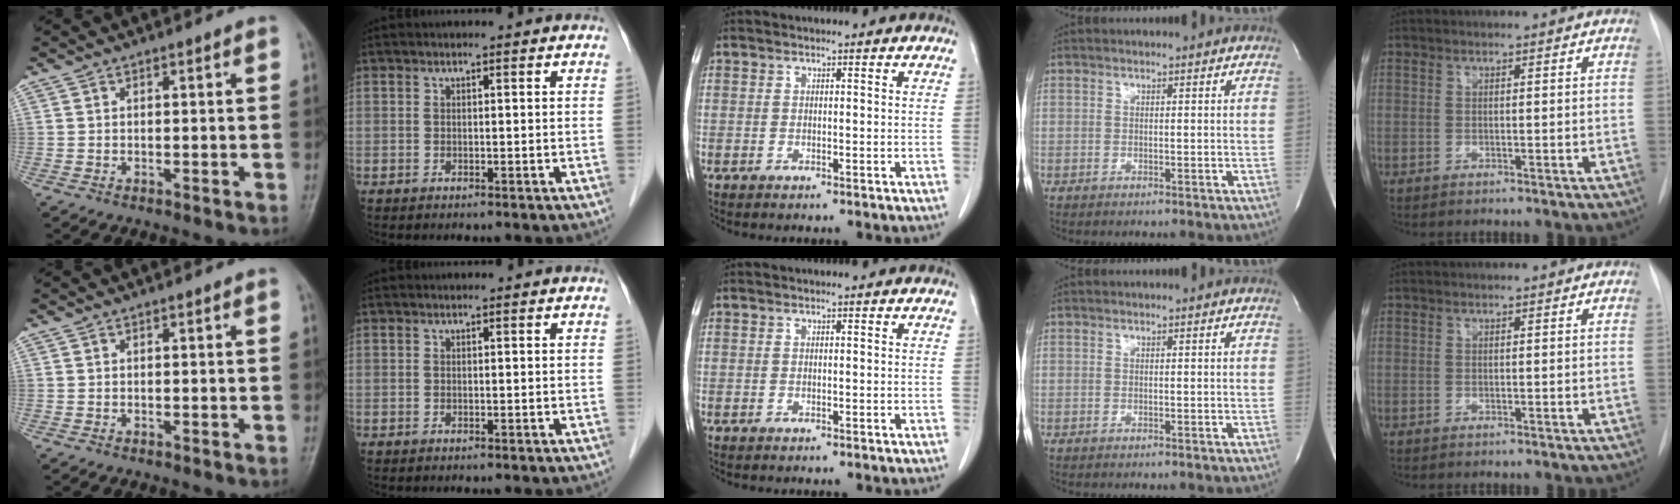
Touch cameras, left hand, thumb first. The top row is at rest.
{}